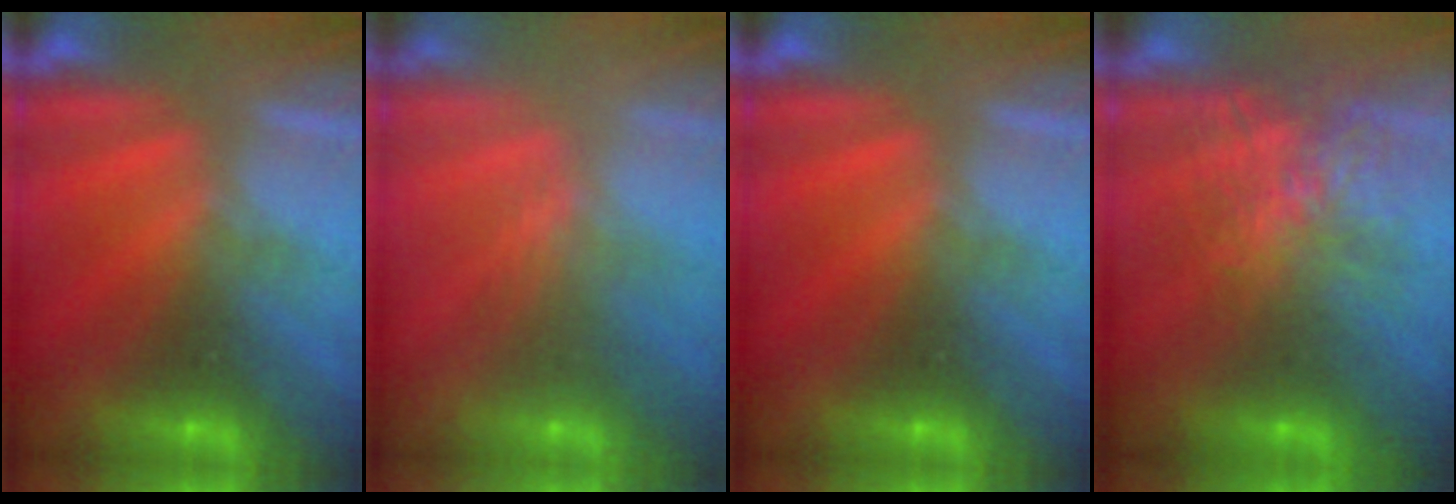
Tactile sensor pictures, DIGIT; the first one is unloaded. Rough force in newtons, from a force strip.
{"total": 2.4}
{"total": 0.0}
{"total": 7.3}